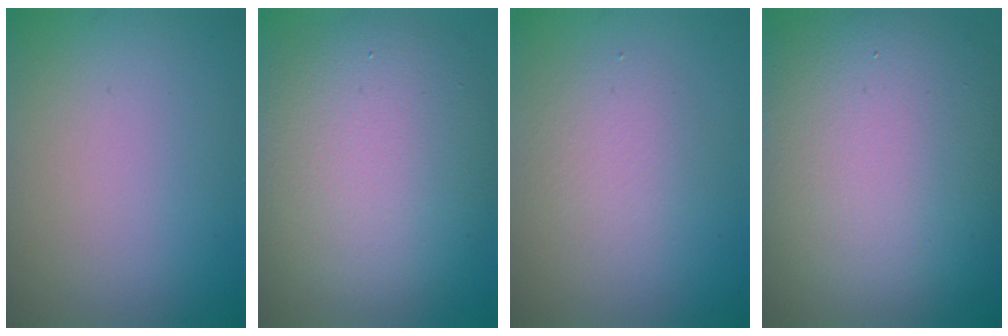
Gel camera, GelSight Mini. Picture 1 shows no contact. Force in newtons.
{"total": 11.8, "press": 11.7, "slide": 1.0}
{"total": 2.3, "press": 2.3, "slide": 0.0}
{"total": 15.9, "press": 15.9, "slide": 1.3}